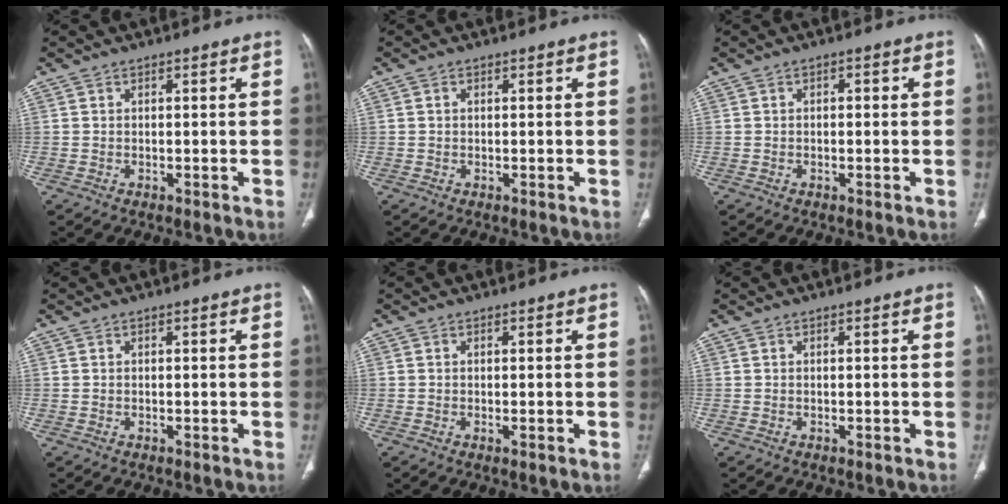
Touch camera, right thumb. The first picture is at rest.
{"total": 0.5, "force": [0.1, 0.5, 0.3], "torque": [-0.003, 0.001, 0.002]}
{"total": 1.2, "force": [0.1, 0.7, 0.9], "torque": [-0.009, 0.004, -0.002]}
{"total": 0.0}
{"total": 0.7, "force": [-0.1, 0.1, 0.7], "torque": [-0.015, -0.003, -0.001]}
{"total": 0.0}